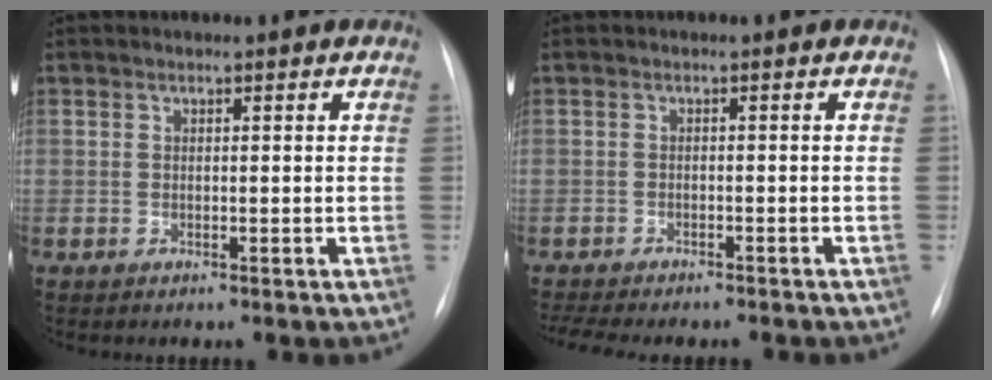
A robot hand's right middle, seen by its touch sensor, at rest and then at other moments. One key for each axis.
{"total": 10.1, "fx": -9.0, "fy": 2.0, "fz": 4.2, "tx": -0.059, "ty": -0.004, "tz": -0.120}